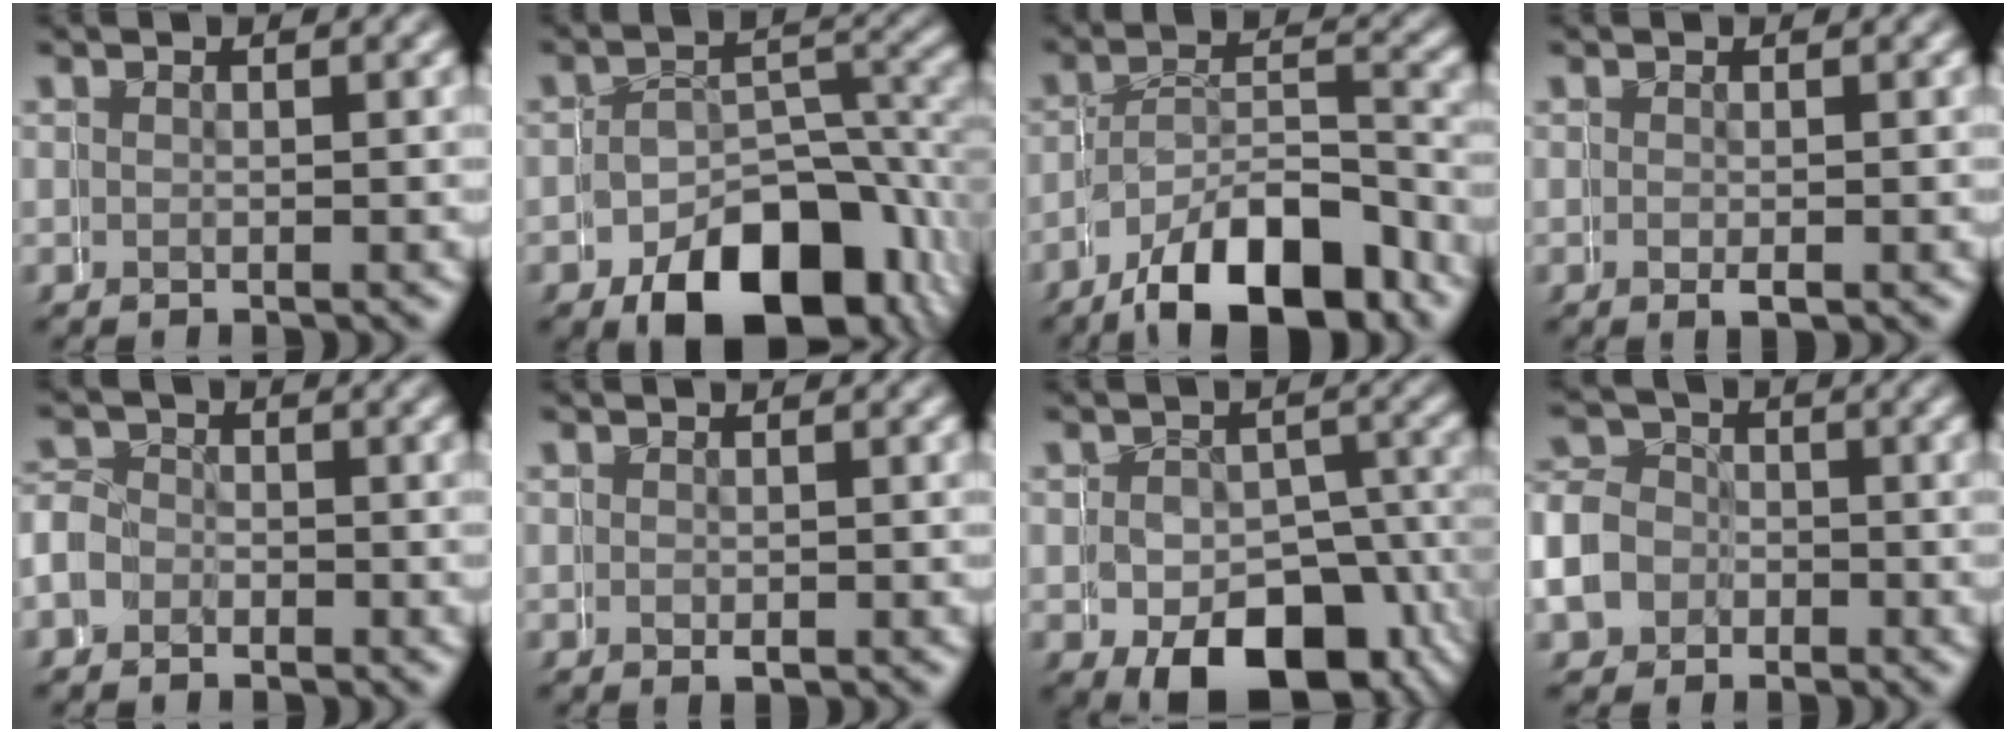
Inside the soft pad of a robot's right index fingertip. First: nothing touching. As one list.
[{"total": 8.4, "force": [-4.7, 4.8, 5.1], "torque": [-0.063, -0.020, -0.066]}, {"total": 9.3, "force": [-6.9, 4.3, 4.4], "torque": [-0.050, -0.018, -0.100]}, {"total": 0.9, "force": [-0.3, 0.2, 0.9], "torque": [-0.008, 0.000, -0.005]}, {"total": 3.4, "force": [-1.3, 2.6, -1.9], "torque": [0.008, -0.010, -0.026]}, {"total": 0.7, "force": [-0.3, 0.3, 0.6], "torque": [-0.004, -0.002, -0.005]}, {"total": 8.8, "force": [-3.7, 6.1, 5.2], "torque": [-0.084, -0.044, -0.037]}, {"total": 7.5, "force": [-2.2, 7.1, -0.6], "torque": [-0.027, -0.029, -0.037]}]